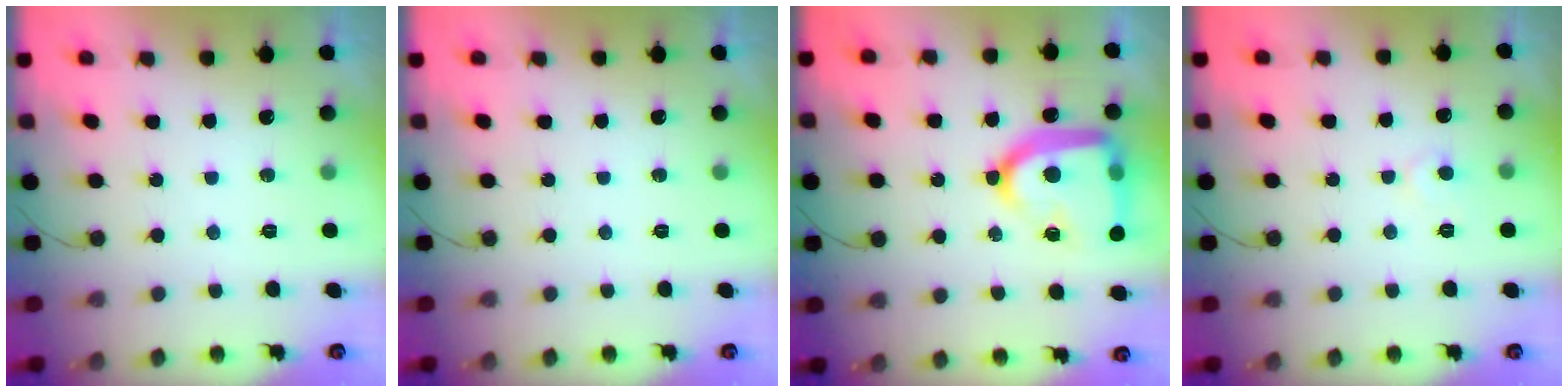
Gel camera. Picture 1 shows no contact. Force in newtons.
{"total": 0.0}
{"total": 22.5, "press": 22.4, "slide": 2.0}
{"total": 5.6, "press": 5.6, "slide": 0.4}